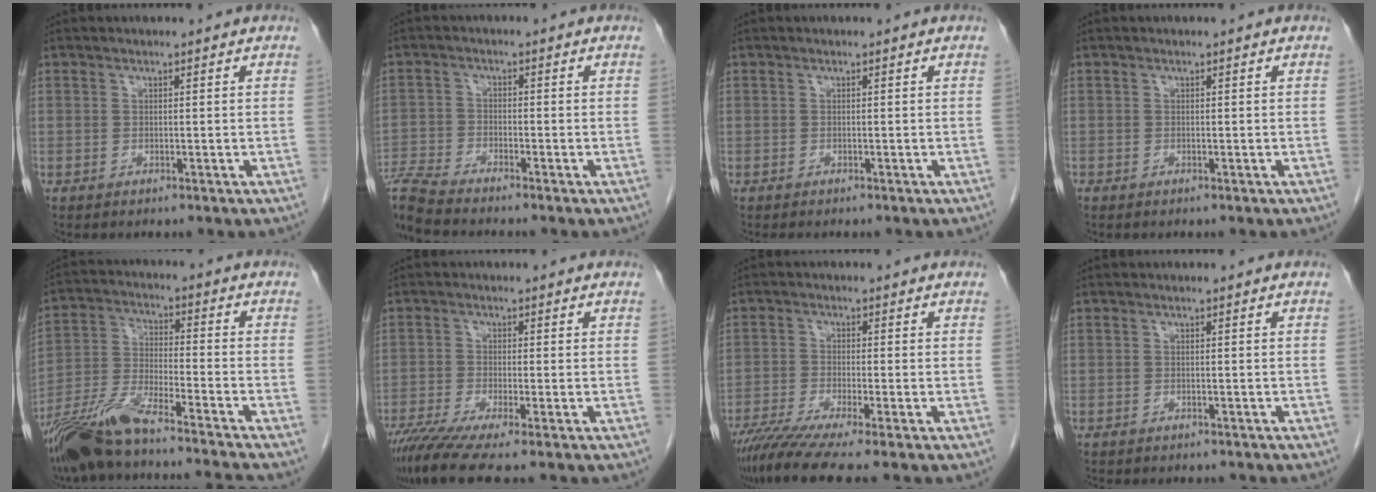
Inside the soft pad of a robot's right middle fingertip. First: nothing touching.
{"total": 7.6, "force": [-7.2, -0.9, 2.1], "torque": [-0.046, -0.013, -0.135]}
{"total": 1.4, "force": [-1.2, 0.4, 0.6], "torque": [-0.014, -0.005, -0.015]}
{"total": 0.0}
{"total": 14.5, "force": [-12.5, -0.6, 7.3], "torque": [-0.151, -0.014, -0.229]}
{"total": 7.6, "force": [-5.8, -0.4, 5.0], "torque": [-0.088, -0.024, -0.101]}
{"total": 8.3, "force": [-6.5, -0.8, 5.1], "torque": [-0.088, -0.026, -0.111]}
{"total": 4.8, "force": [-4.2, 1.3, 1.8], "torque": [-0.026, -0.007, -0.051]}